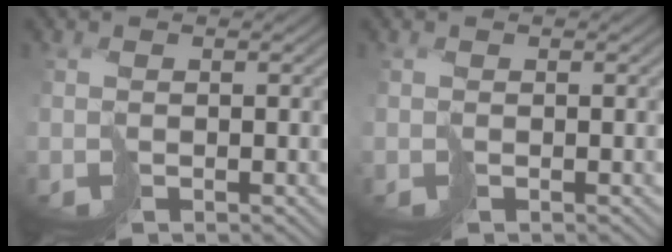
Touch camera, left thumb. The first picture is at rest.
{"total": 0.0}